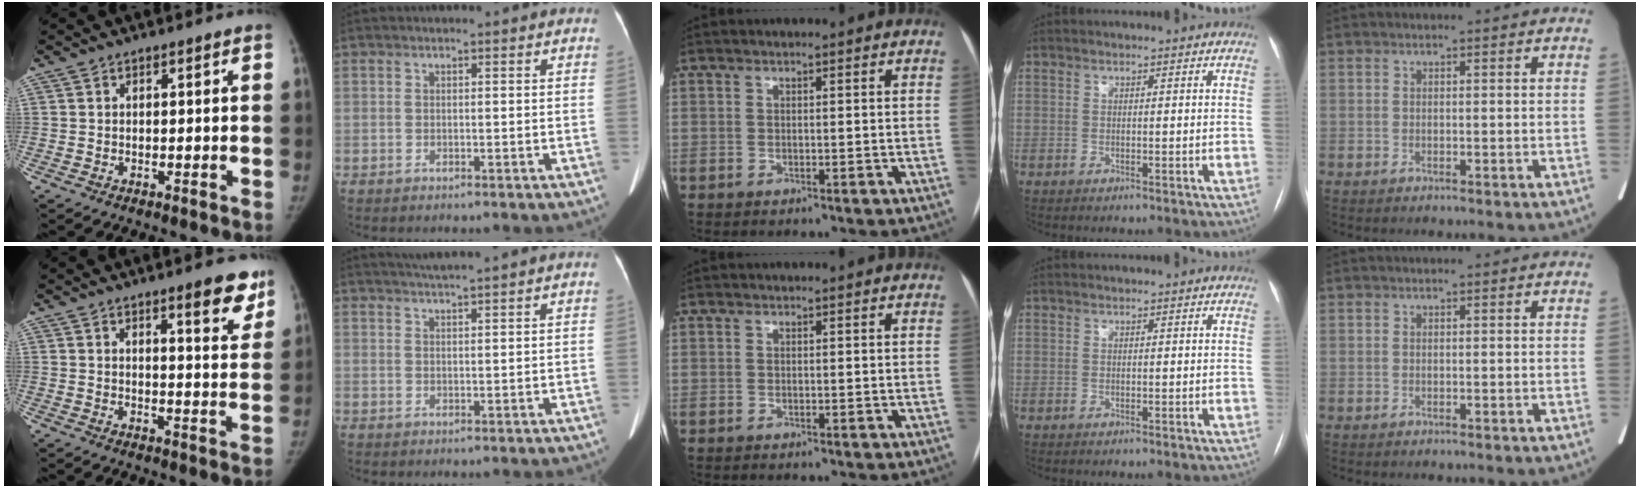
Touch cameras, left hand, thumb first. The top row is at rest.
{"thumb": {"total": 7.9, "force": [5.3, 1.9, 5.5], "torque": [-0.046, -0.032, 0.068]}, "index": {"total": 4.7, "force": [4.0, -1.2, 2.1], "torque": [-0.036, 0.014, 0.065]}}